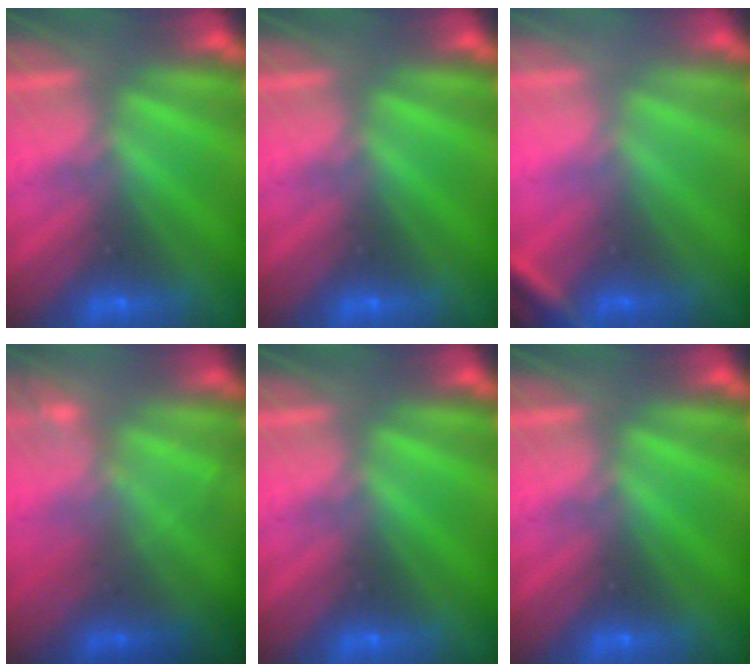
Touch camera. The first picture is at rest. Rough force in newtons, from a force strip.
{"total": 0.0}
{"total": 2.5}
{"total": 2.3}
{"total": 0.0}
{"total": 0.0}